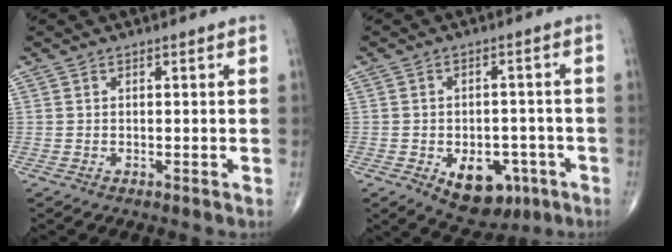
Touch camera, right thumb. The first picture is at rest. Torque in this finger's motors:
{"motor_torque": [2.43, 2.15, 0.92, -0.49, 0.07]}